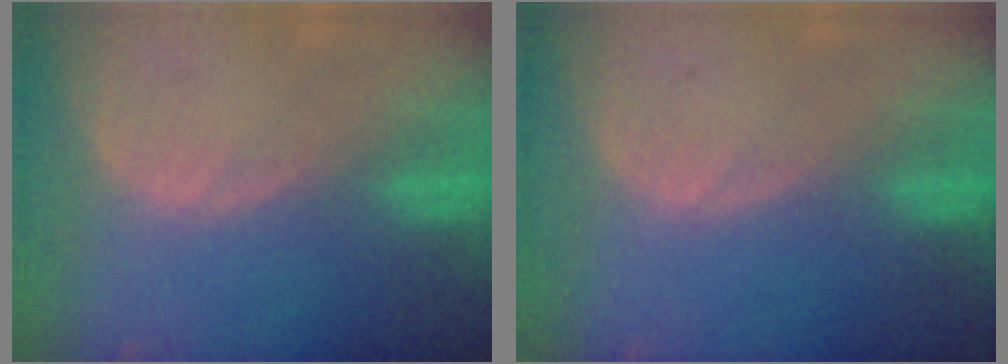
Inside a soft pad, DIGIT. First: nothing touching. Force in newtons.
{"total": 0.0}